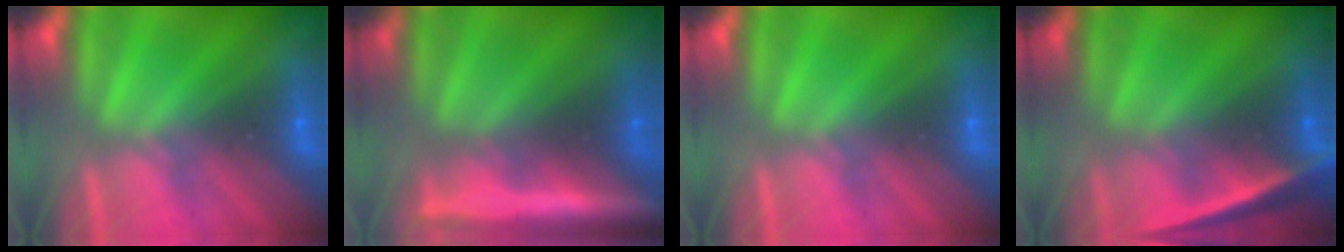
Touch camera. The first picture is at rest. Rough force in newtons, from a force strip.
{"total": 6.8}
{"total": 0.0}
{"total": 2.4}